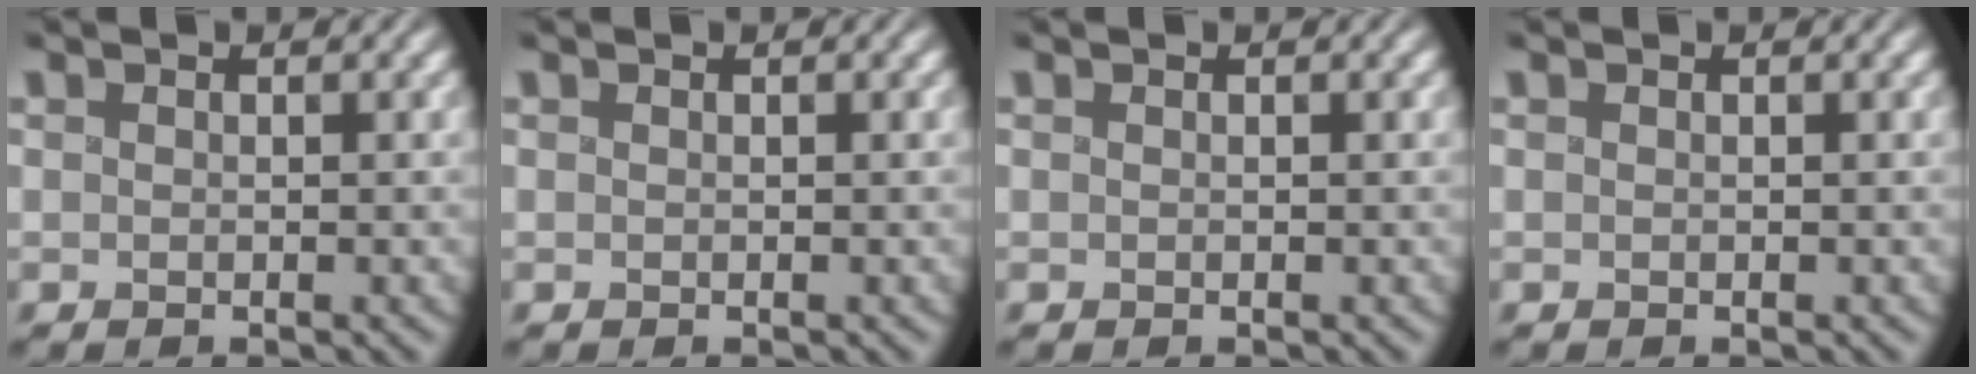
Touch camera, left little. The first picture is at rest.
{"total": 0.0}
{"total": 0.0}
{"total": 0.0}